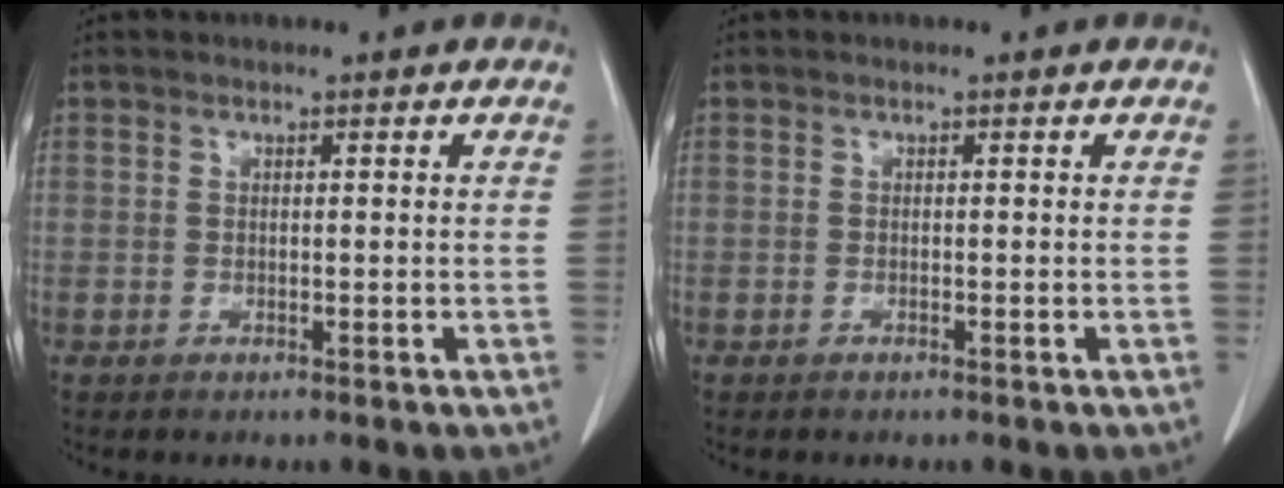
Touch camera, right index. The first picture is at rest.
{"total": 0.0}